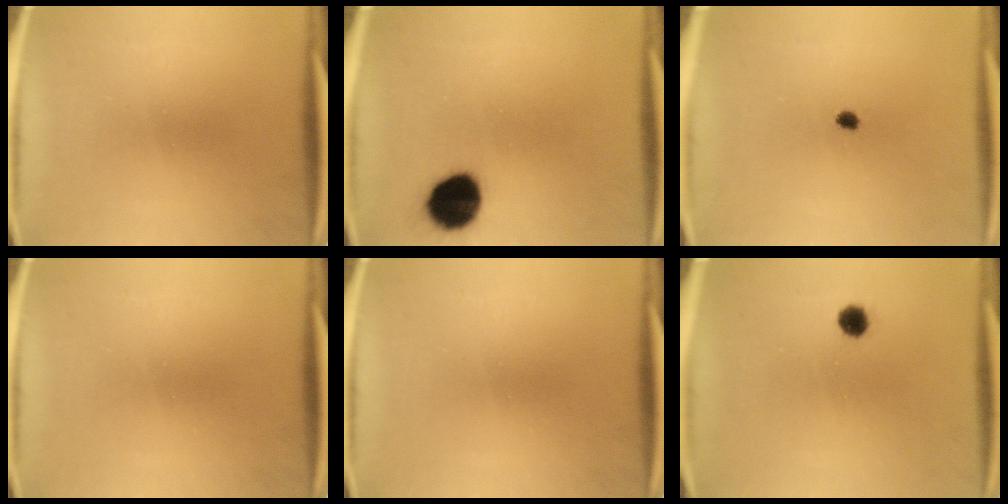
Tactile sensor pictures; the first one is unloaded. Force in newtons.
{"total": 11.9}
{"total": 1.5}
{"total": 0.0}
{"total": 0.0}
{"total": 2.4}